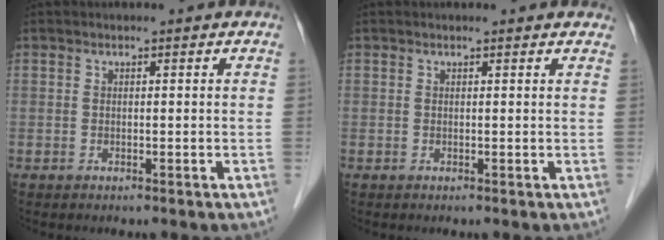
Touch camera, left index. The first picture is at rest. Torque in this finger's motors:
{"motor_torque": [0.10, -0.10, -0.08, -0.03]}